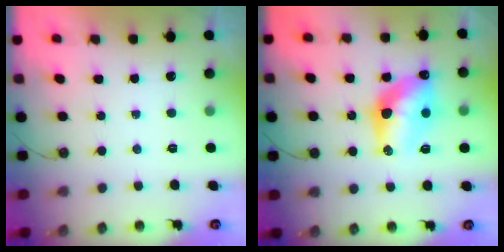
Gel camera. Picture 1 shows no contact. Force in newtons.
{"total": 13.3, "press": 13.3, "slide": 0.8}